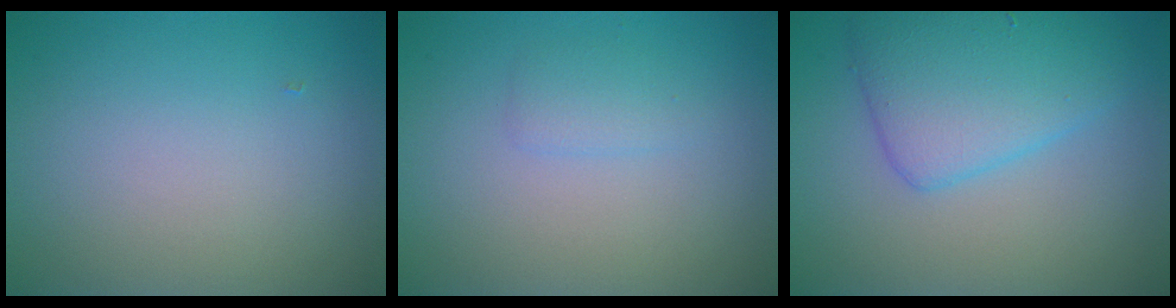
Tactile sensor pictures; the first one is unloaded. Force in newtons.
{"total": 1.2, "press": 1.2, "slide": 0.0}
{"total": 5.3, "press": 5.3, "slide": 0.2}